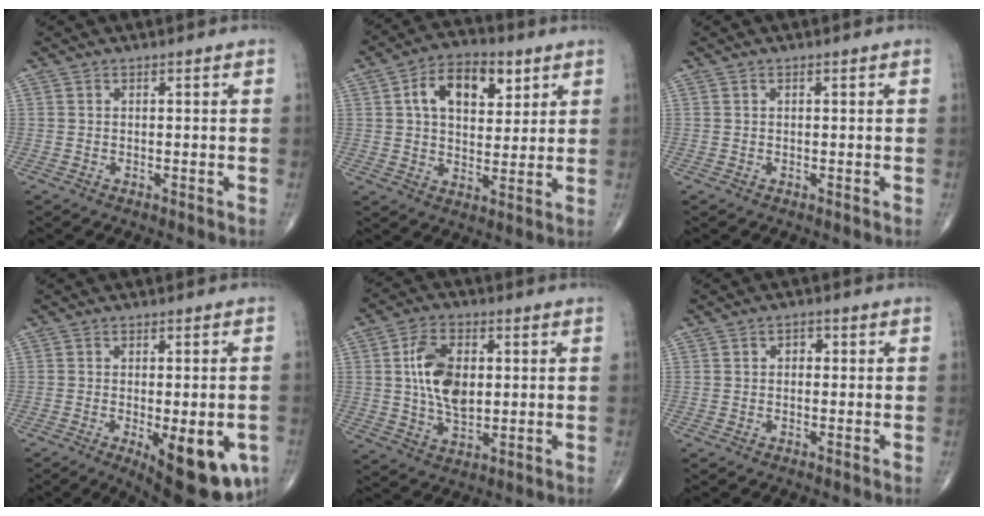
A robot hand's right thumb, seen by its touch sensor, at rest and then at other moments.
{"total": 12.7, "force": [4.6, 7.7, 9.0], "torque": [-0.115, -0.003, 0.073]}
{"total": 0.0}
{"total": 15.8, "force": [-5.4, 5.8, 13.6], "torque": [-0.134, -0.008, -0.056]}
{"total": 11.3, "force": [1.7, 6.7, 9.0], "torque": [-0.152, -0.003, 0.033]}
{"total": 1.7, "force": [0.2, 1.3, 1.1], "torque": [-0.005, 0.006, -0.001]}